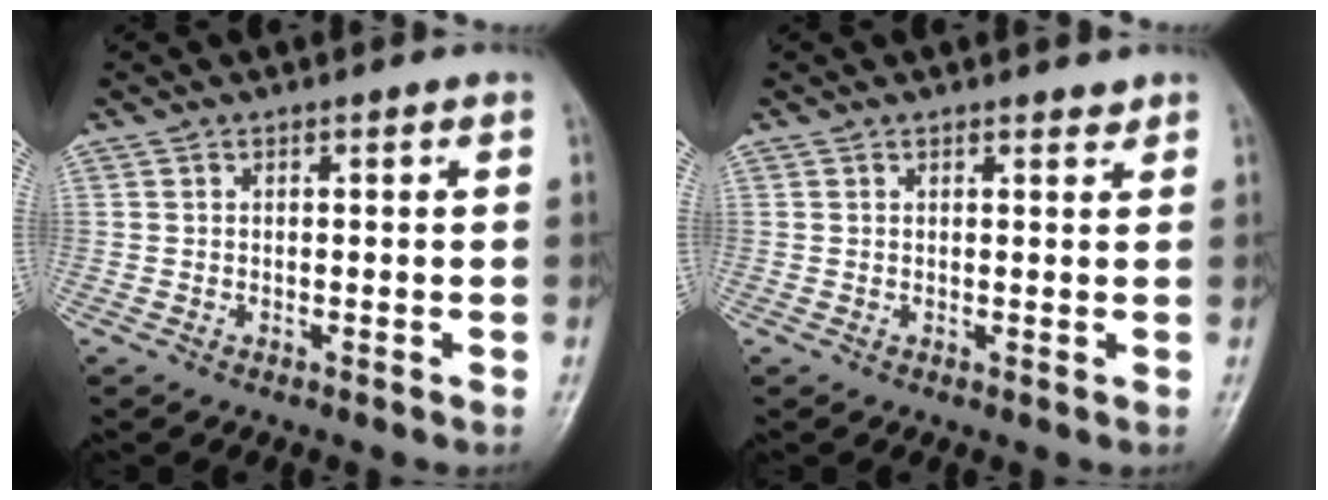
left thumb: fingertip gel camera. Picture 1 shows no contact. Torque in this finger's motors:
{"motor_torque": [-0.35, 0.06, 0.02, 0.01, -0.02]}